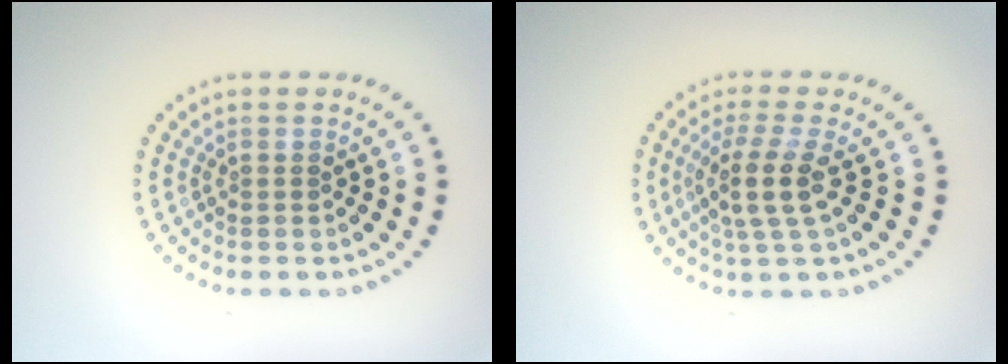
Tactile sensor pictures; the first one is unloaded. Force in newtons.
{"total": 3.6, "press": 2.8, "slide": 2.3}